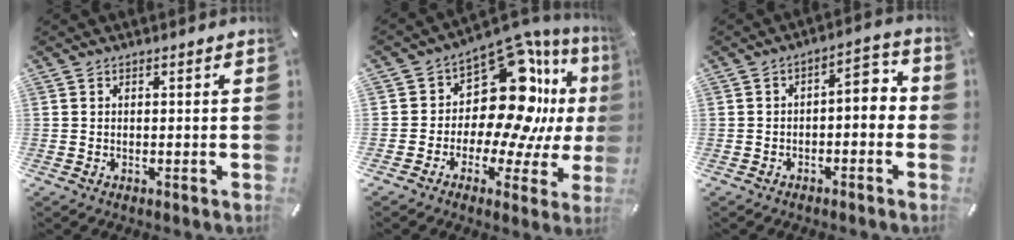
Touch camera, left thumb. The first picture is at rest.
{"total": 18.1, "force": [6.5, 11.2, 12.6], "torque": [-0.174, -0.081, 0.106]}
{"total": 5.2, "force": [-0.8, 2.9, 4.3], "torque": [-0.060, 0.001, -0.028]}